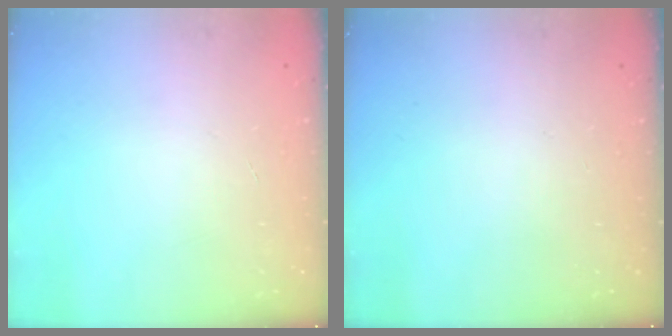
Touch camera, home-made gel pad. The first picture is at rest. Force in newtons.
{"total": 0.0}